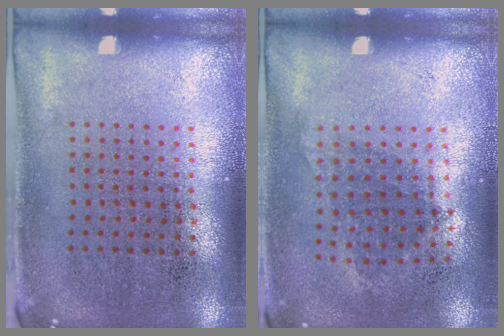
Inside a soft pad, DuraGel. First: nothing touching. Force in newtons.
{"total": 1.0, "press": 0.8, "slide": 0.6}